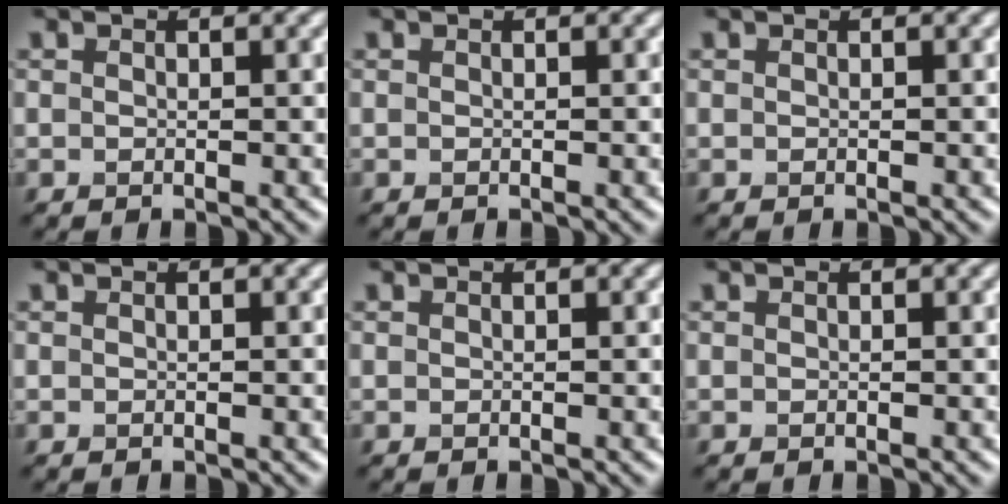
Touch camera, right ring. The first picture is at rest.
{"total": 0.0}
{"total": 0.0}
{"total": 0.0}
{"total": 0.0}
{"total": 0.0}